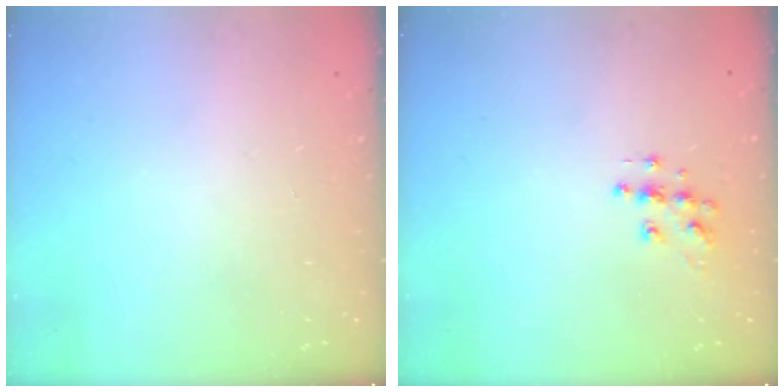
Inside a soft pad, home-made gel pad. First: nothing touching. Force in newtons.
{"total": 7.3, "press": 7.3, "slide": 0.2}